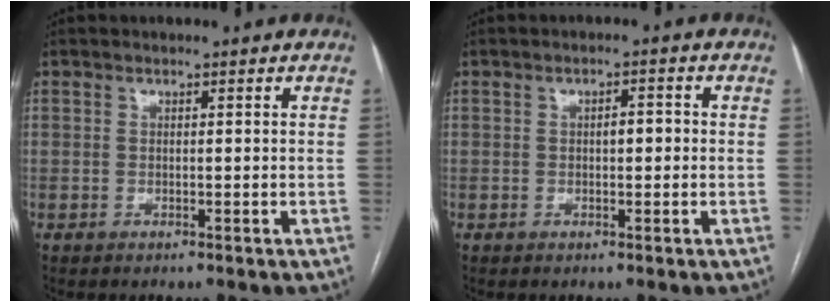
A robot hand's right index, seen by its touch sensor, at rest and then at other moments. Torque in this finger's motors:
{"motor_torque": [0.20, 0.10, 0.03, 0.03]}